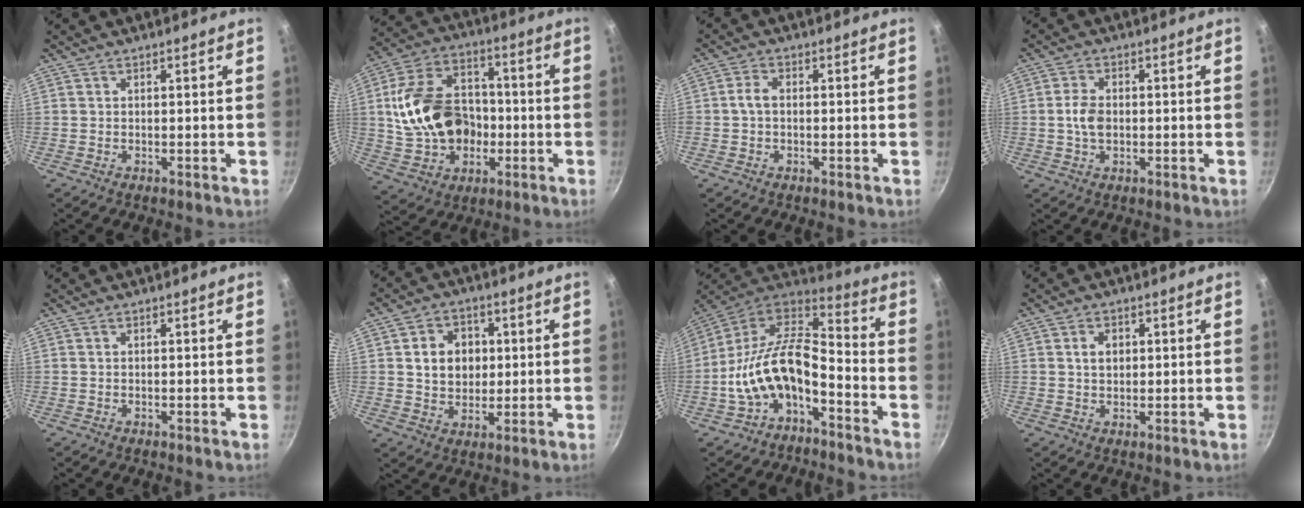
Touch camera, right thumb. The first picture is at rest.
{"total": 19.3, "force": [-1.0, 14.5, 12.7], "torque": [-0.205, 0.035, -0.010]}
{"total": 2.6, "force": [-0.1, 1.7, 1.9], "torque": [-0.037, 0.012, -0.006]}
{"total": 4.5, "force": [-0.2, 2.9, 3.4], "torque": [-0.062, 0.008, -0.007]}
{"total": 0.0}
{"total": 8.9, "force": [1.4, 7.3, 4.9], "torque": [-0.049, 0.001, 0.022]}
{"total": 16.0, "force": [-5.8, 8.6, 12.2], "torque": [-0.224, 0.068, -0.115]}
{"total": 3.0, "force": [0.7, 2.2, 1.9], "torque": [-0.018, 0.001, 0.011]}